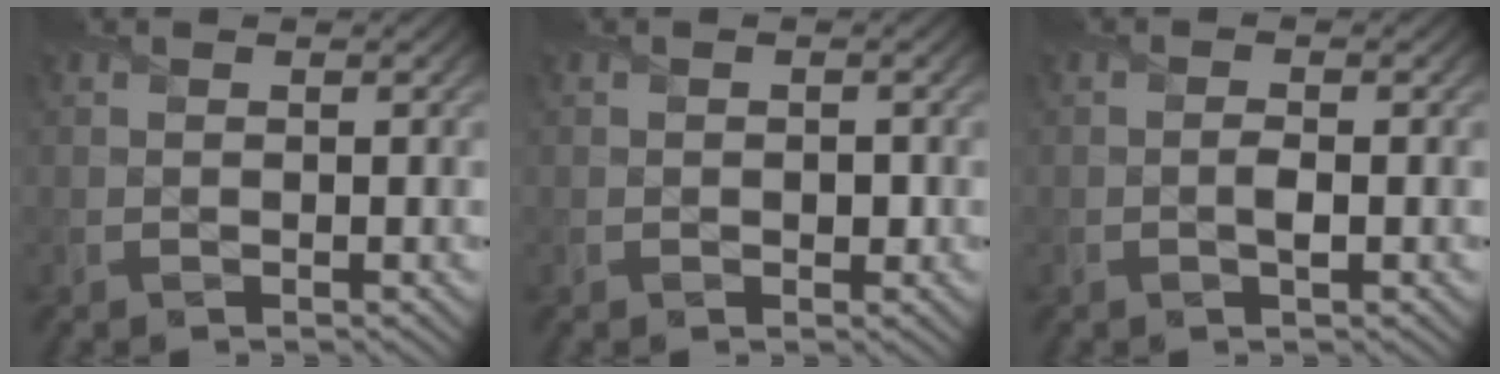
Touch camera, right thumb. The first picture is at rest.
{"total": 1.0, "force": [-0.2, 0.8, 0.6], "torque": [-0.004, -0.008, -0.003]}
{"total": 1.3, "force": [-0.4, 0.4, 1.1], "torque": [-0.019, -0.001, -0.008]}